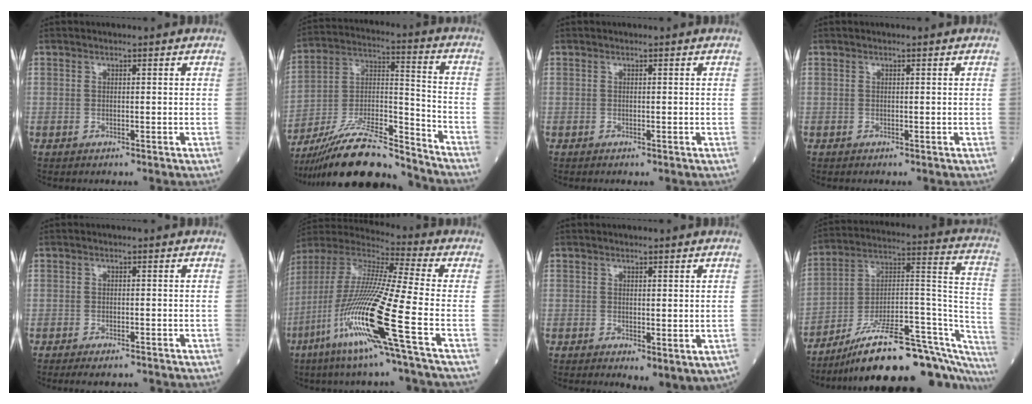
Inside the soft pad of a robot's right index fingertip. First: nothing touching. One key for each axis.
{"total": 18.8, "fx": -17.0, "fy": 2.0, "fz": 7.7, "tx": -0.157, "ty": 0.009, "tz": -0.304}
{"total": 0.0}
{"total": 0.0}
{"total": 2.8, "fx": -2.4, "fy": 0.7, "fz": 1.2, "tx": -0.013, "ty": -0.004, "tz": -0.035}
{"total": 19.6, "fx": -7.8, "fy": -1.0, "fz": 18.0, "tx": -0.391, "ty": -0.042, "tz": -0.165}
{"total": 4.0, "fx": -0.3, "fy": 1.7, "fz": 3.6, "tx": -0.048, "ty": -0.013, "tz": 0.005}
{"total": 28.4, "fx": -22.6, "fy": 5.9, "fz": 16.1, "tx": -0.146, "ty": 0.034, "tz": -0.332}